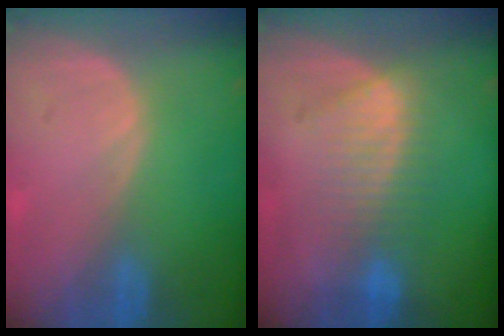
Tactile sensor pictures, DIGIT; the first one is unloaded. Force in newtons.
{"total": 6.8, "press": 6.8, "slide": 0.0}